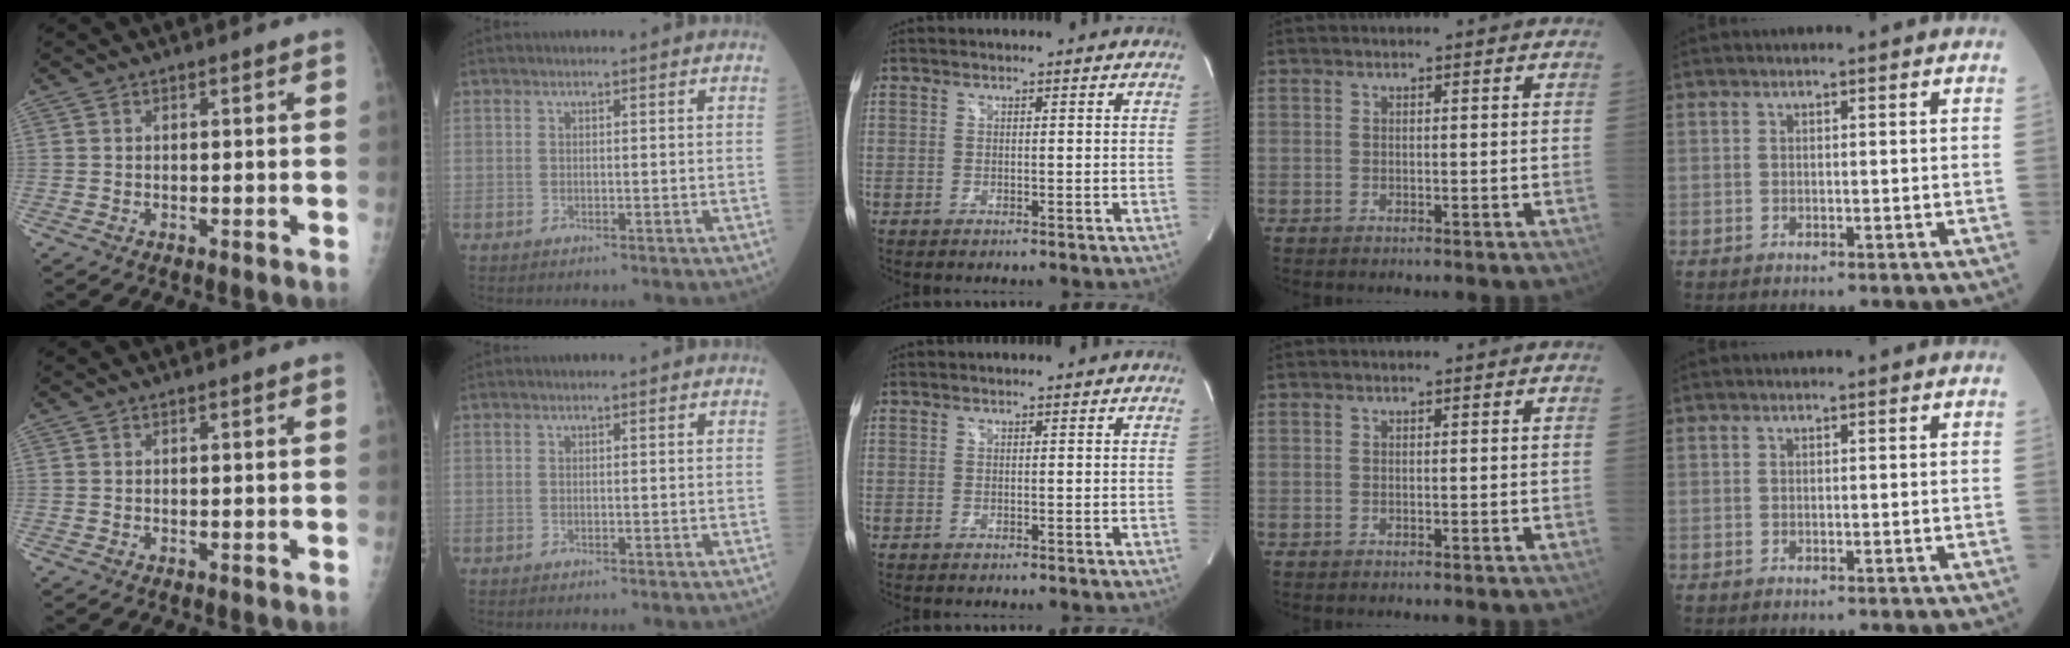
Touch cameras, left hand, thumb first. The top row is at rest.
{}